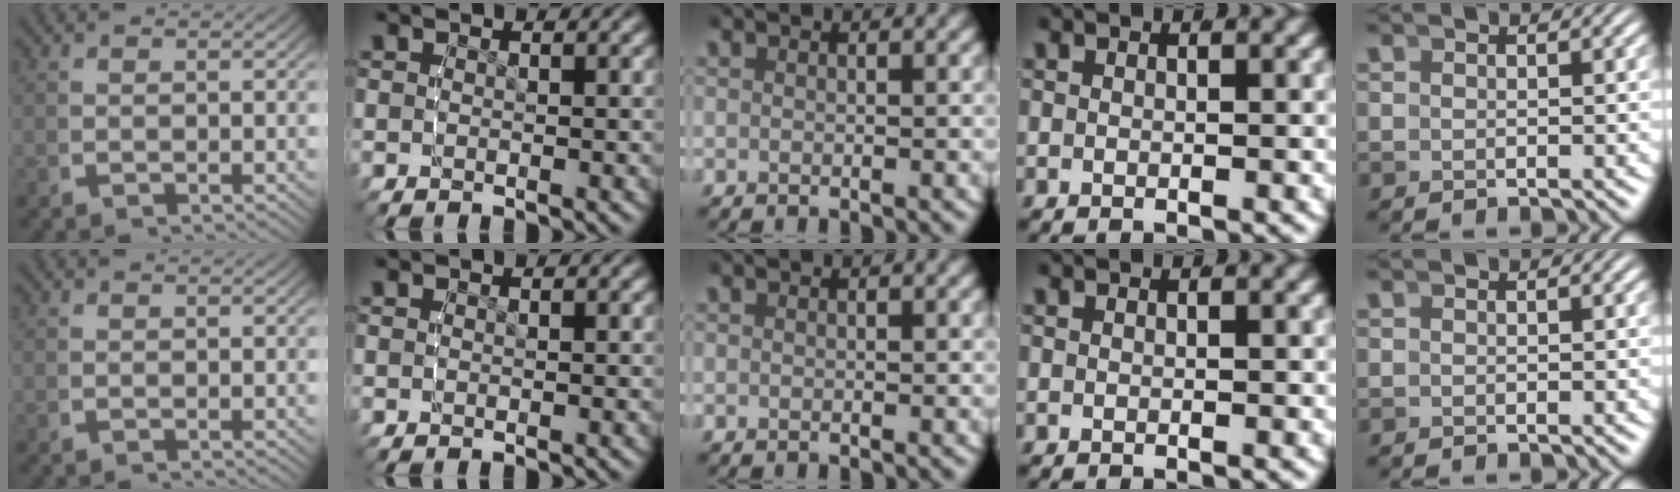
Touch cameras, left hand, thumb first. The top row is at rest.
{}